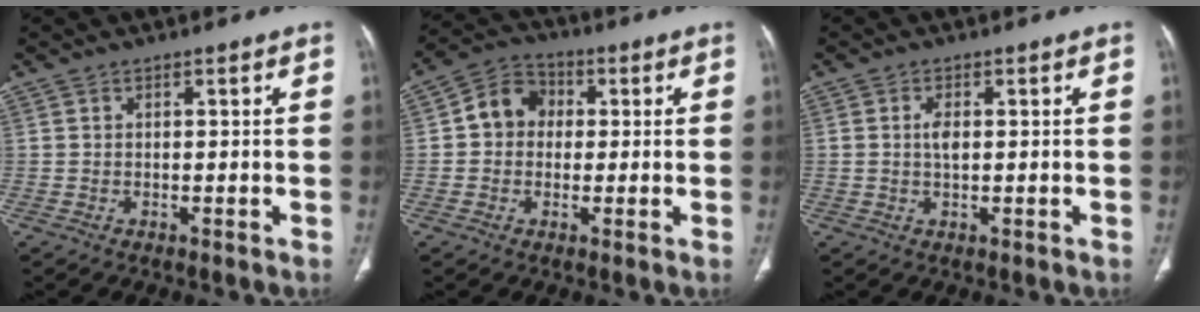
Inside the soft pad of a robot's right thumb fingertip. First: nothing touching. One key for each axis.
{"total": 7.7, "fx": 0.6, "fy": 6.6, "fz": 3.8, "tx": -0.043, "ty": 0.020, "tz": -0.002}
{"total": 2.1, "fx": 0.4, "fy": 1.1, "fz": 1.8, "tx": -0.033, "ty": -0.003, "tz": 0.007}